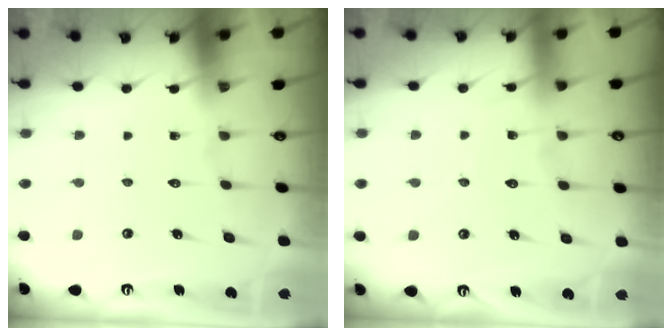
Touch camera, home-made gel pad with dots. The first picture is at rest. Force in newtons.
{"total": 4.3, "press": 4.3, "slide": 0.5}